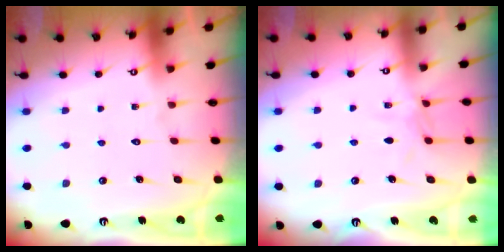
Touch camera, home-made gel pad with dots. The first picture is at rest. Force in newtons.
{"total": 5.3, "press": 5.2, "slide": 0.5}